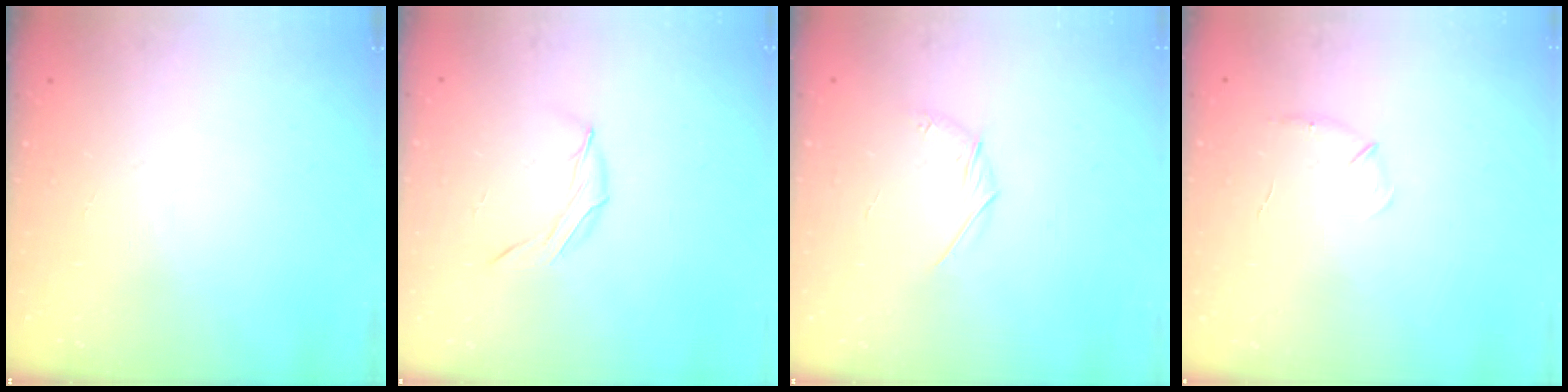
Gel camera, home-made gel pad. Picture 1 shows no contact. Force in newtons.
{"total": 6.3, "press": 6.2, "slide": 1.0}
{"total": 3.3, "press": 3.2, "slide": 0.7}
{"total": 4.1, "press": 4.0, "slide": 1.0}